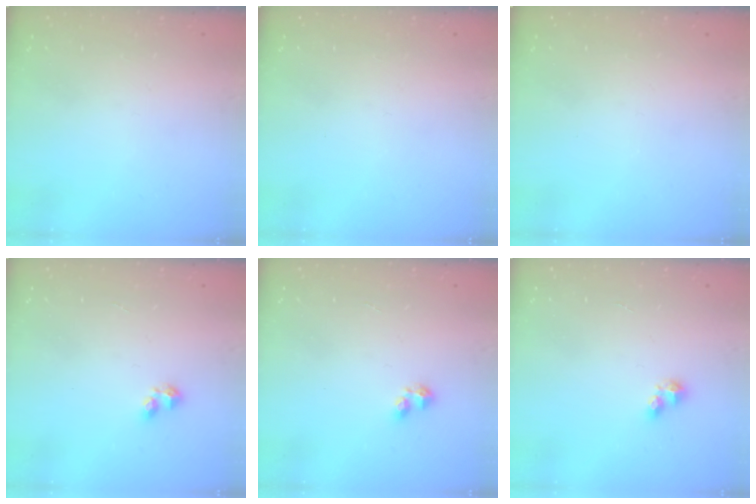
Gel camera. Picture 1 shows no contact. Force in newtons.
{"total": 0.0}
{"total": 0.0}
{"total": 2.9, "press": 2.8, "slide": 0.5}
{"total": 2.9, "press": 2.8, "slide": 0.5}
{"total": 4.4, "press": 4.4, "slide": 0.6}